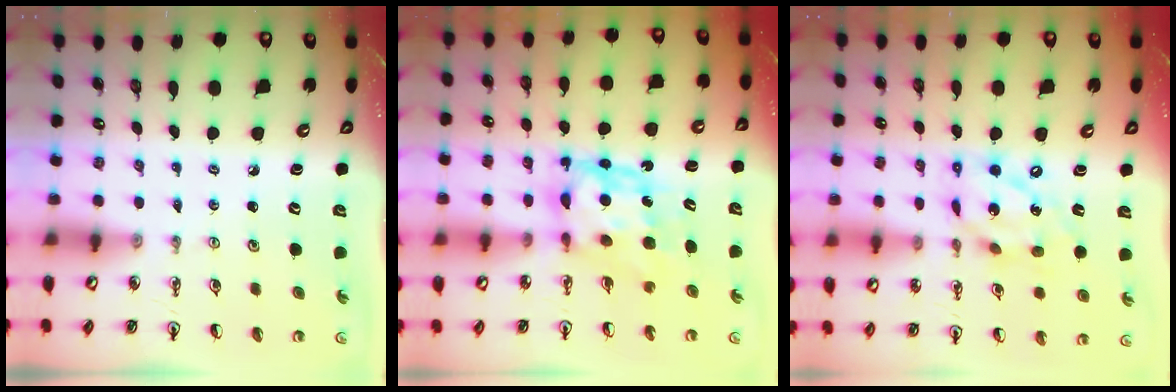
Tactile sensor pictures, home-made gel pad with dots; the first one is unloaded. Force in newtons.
{"total": 7.7, "press": 7.7, "slide": 0.6}
{"total": 14.5, "press": 14.4, "slide": 1.1}